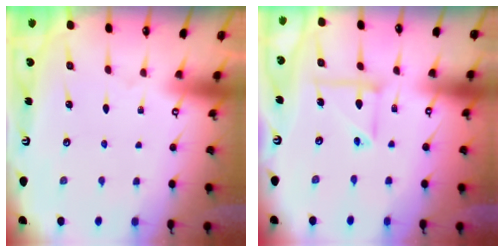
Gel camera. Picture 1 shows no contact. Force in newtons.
{"total": 6.8, "press": 6.8, "slide": 0.3}